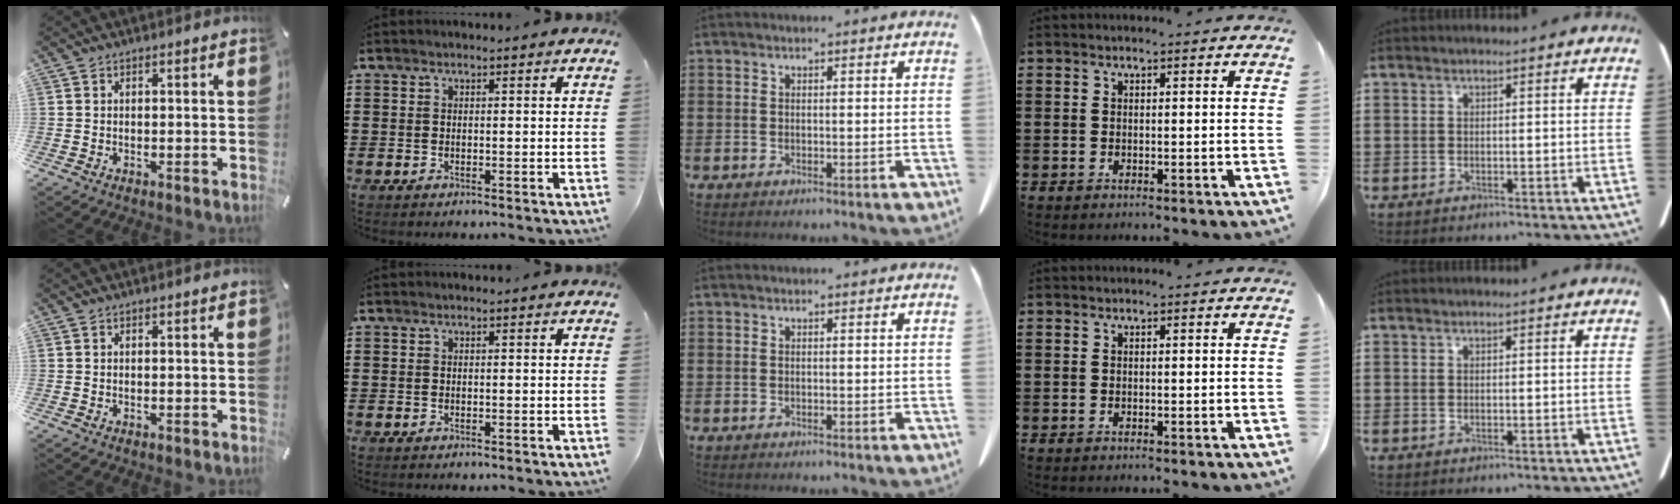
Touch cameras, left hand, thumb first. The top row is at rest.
{}